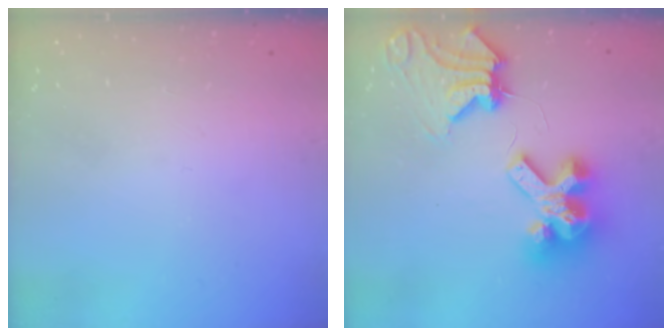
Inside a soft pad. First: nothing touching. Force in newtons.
{"total": 15.2, "press": 15.1, "slide": 2.0}